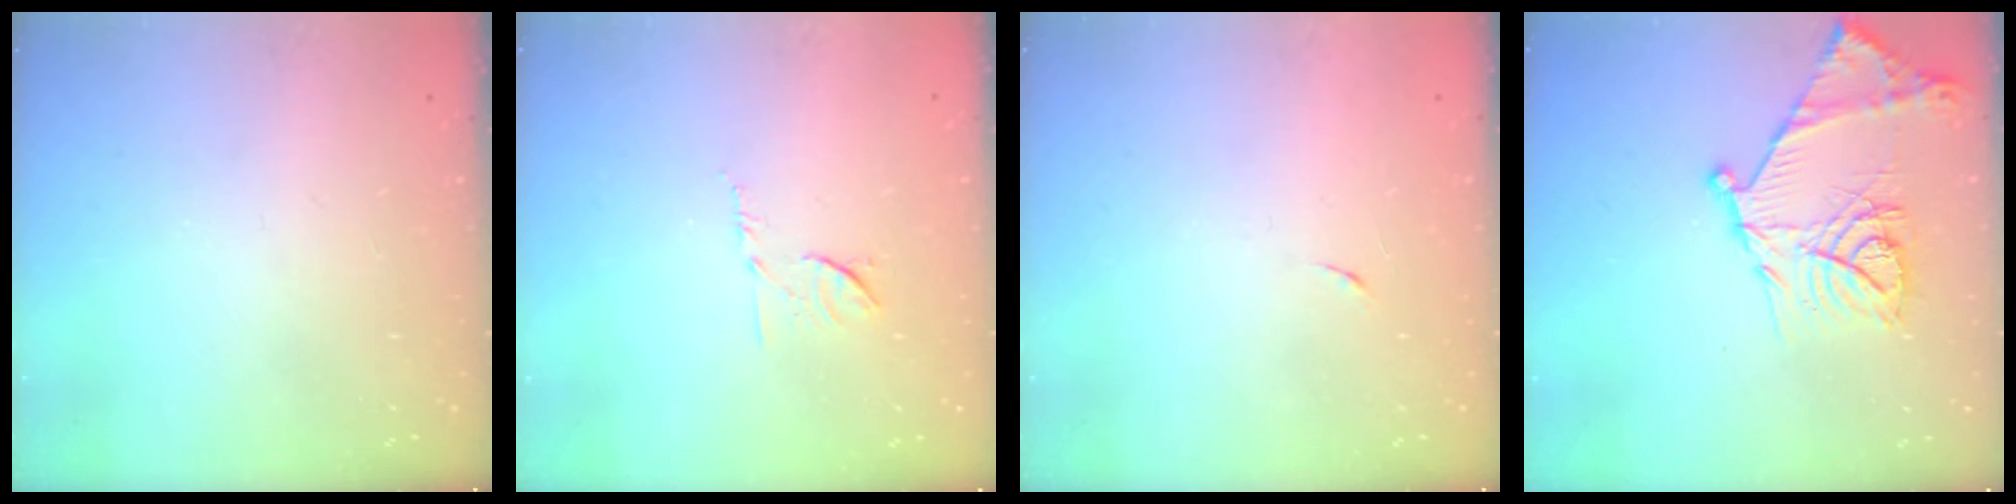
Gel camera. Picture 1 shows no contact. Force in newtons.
{"total": 6.6, "press": 6.5, "slide": 0.9}
{"total": 4.0, "press": 3.9, "slide": 0.8}
{"total": 18.7, "press": 18.6, "slide": 1.4}